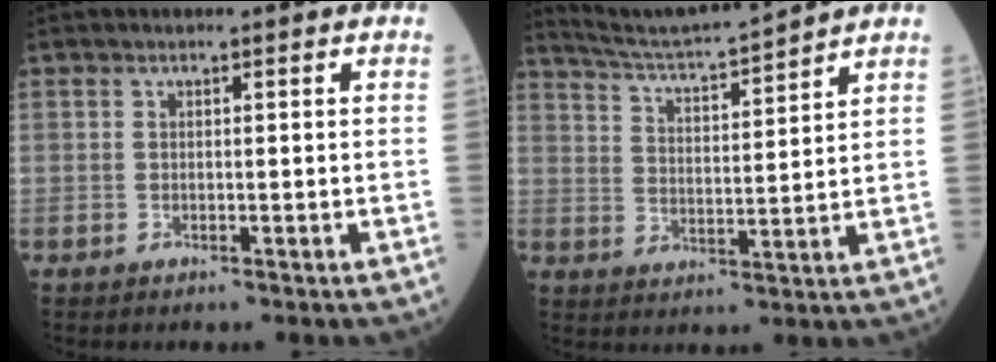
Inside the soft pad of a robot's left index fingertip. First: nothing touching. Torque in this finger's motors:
{"motor_torque": [0.65, -0.73, 0.03, 0.05]}